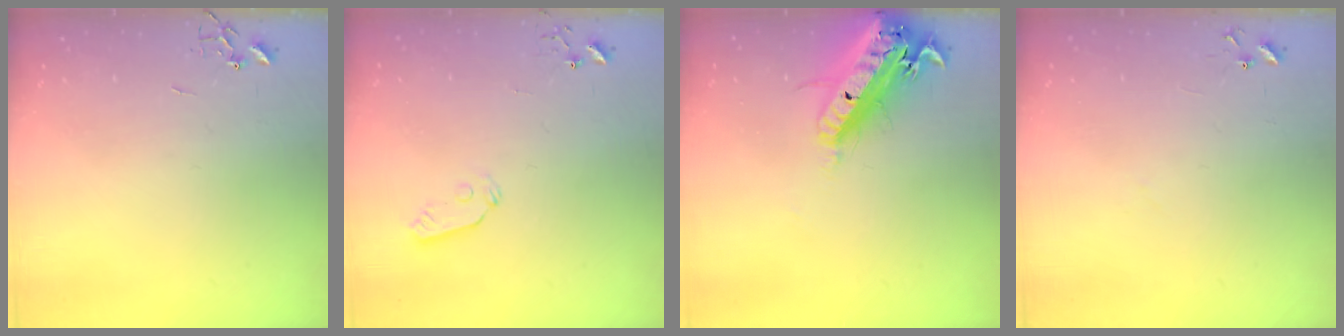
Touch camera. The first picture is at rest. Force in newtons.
{"total": 4.6, "press": 4.6, "slide": 0.3}
{"total": 21.6, "press": 21.0, "slide": 5.0}
{"total": 6.8, "press": 6.8, "slide": 0.6}